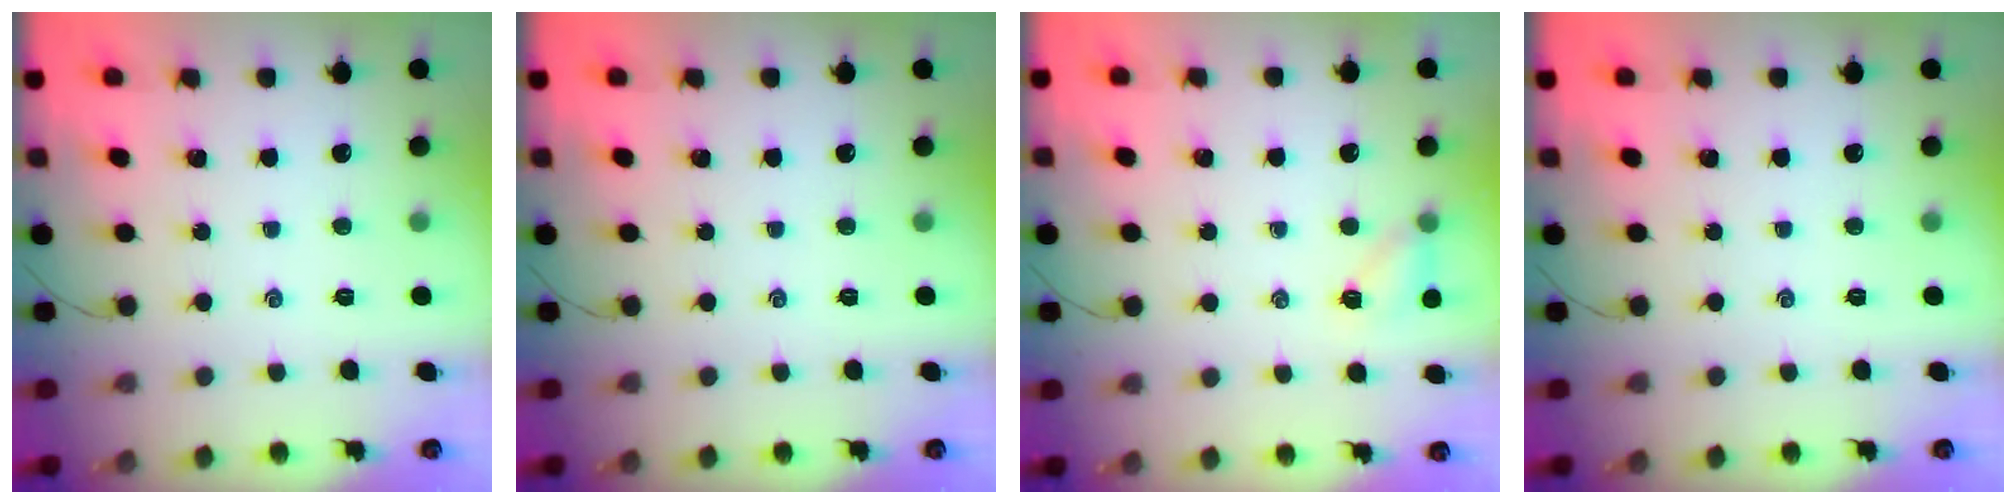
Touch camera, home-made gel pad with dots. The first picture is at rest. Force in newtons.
{"total": 0.0}
{"total": 5.1, "press": 4.8, "slide": 1.5}
{"total": 0.0}